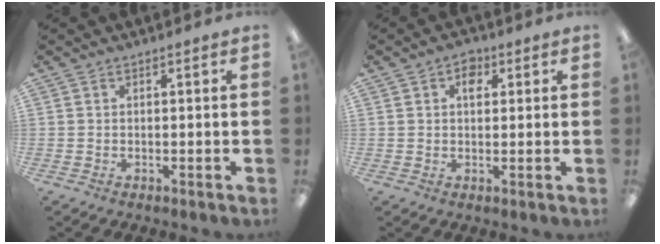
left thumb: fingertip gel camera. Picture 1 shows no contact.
{"total": 3.6, "force": [1.6, 2.4, 2.2], "torque": [-0.013, -0.005, 0.019]}